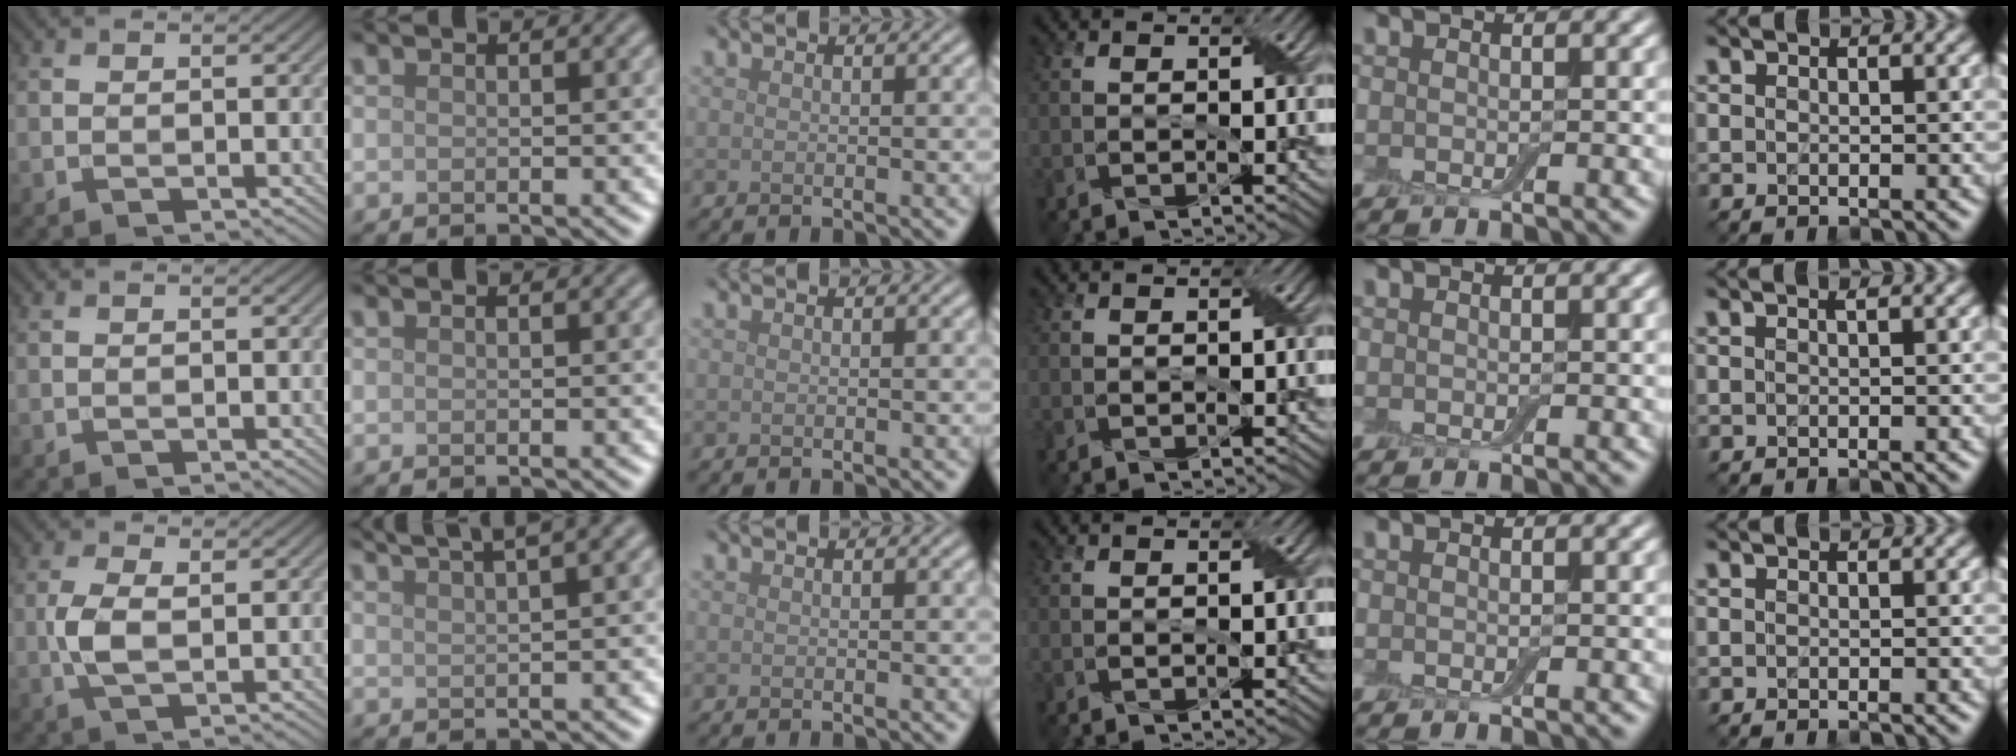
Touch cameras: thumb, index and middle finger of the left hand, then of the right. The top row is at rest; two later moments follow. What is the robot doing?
{"motion": "peel", "object": "aluminum foil"}